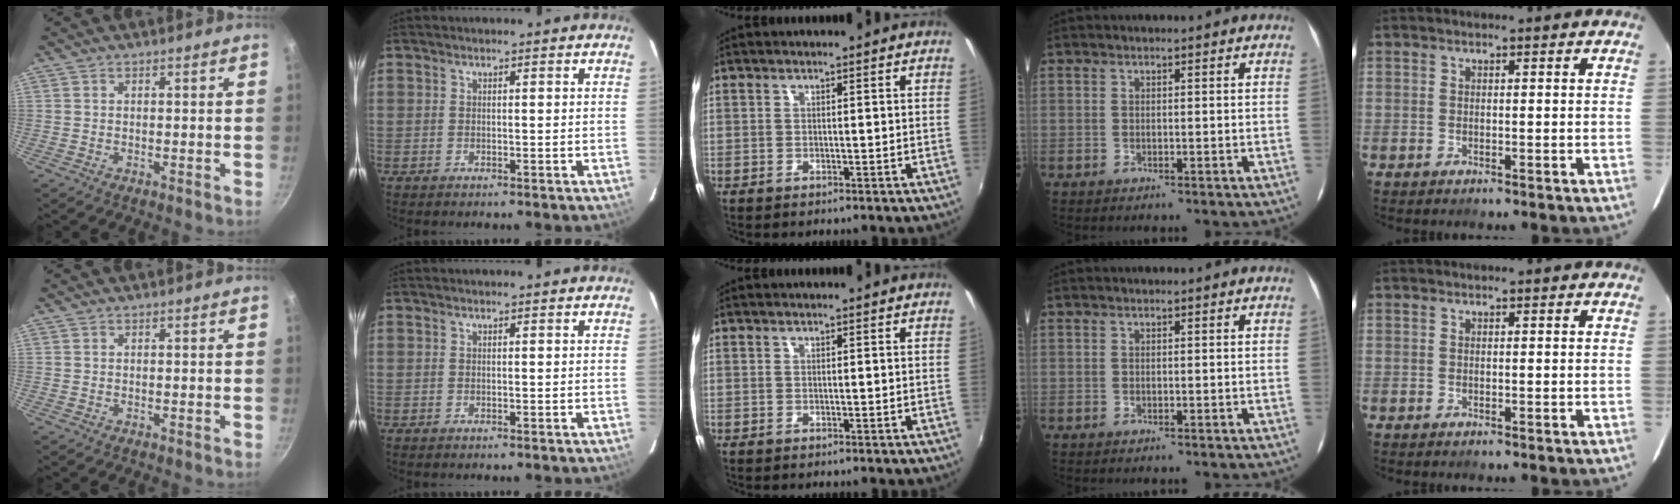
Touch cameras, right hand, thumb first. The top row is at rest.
{}